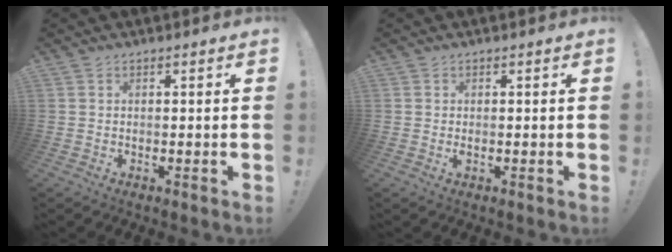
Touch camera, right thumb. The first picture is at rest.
{"total": 0.5, "force": [0.1, 0.2, 0.5], "torque": [-0.002, -0.002, 0.000]}